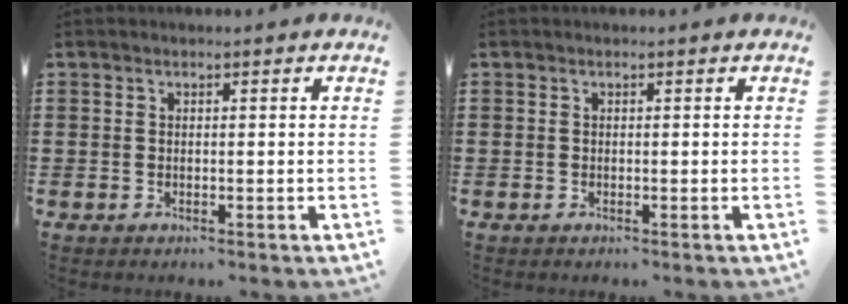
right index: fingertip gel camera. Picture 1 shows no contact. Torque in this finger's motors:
{"motor_torque": [0.00, 0.00, 0.00, 0.00]}